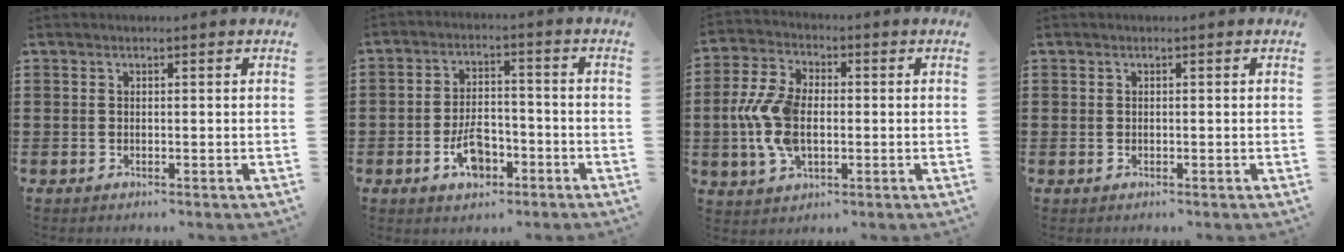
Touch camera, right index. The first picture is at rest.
{"total": 6.4, "force": [-2.9, 3.5, 4.5], "torque": [-0.079, 0.004, -0.056]}
{"total": 9.4, "force": [-1.0, 5.7, 7.4], "torque": [-0.181, 0.001, -0.024]}
{"total": 0.0}